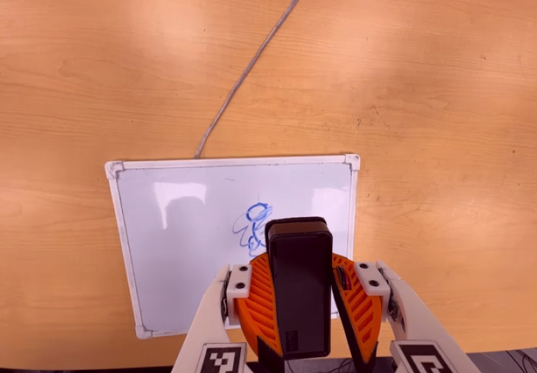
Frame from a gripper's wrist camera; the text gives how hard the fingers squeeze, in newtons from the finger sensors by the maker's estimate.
{"total": 8.4, "left": 9.1, "right": 7.7}